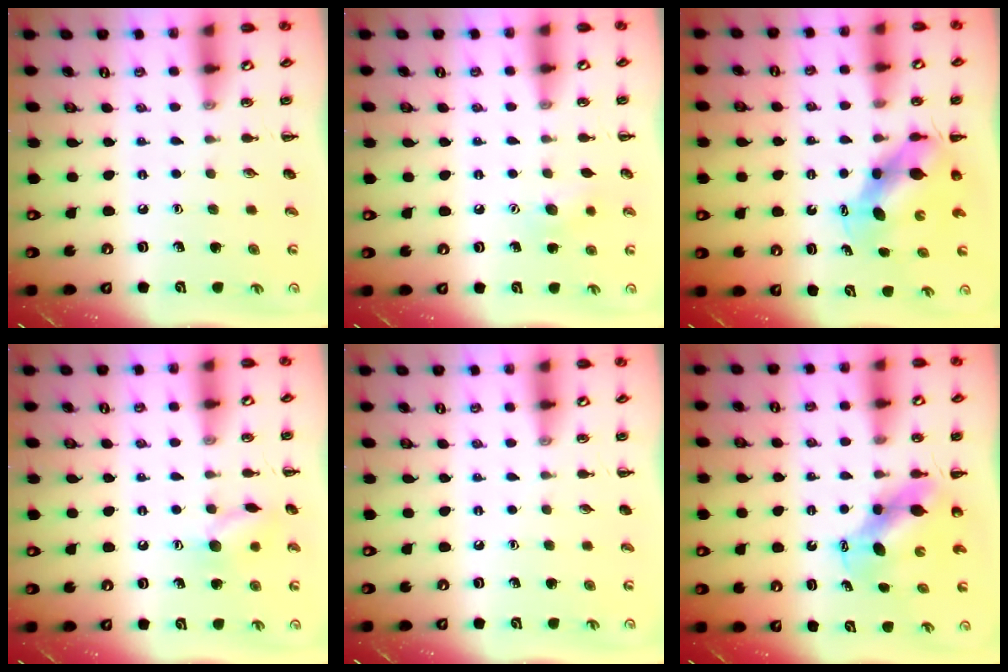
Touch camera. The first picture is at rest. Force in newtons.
{"total": 7.9, "press": 7.6, "slide": 1.9}
{"total": 6.6, "press": 6.5, "slide": 1.2}
{"total": 8.3, "press": 8.3, "slide": 0.5}
{"total": 0.0}
{"total": 7.4, "press": 7.3, "slide": 1.4}